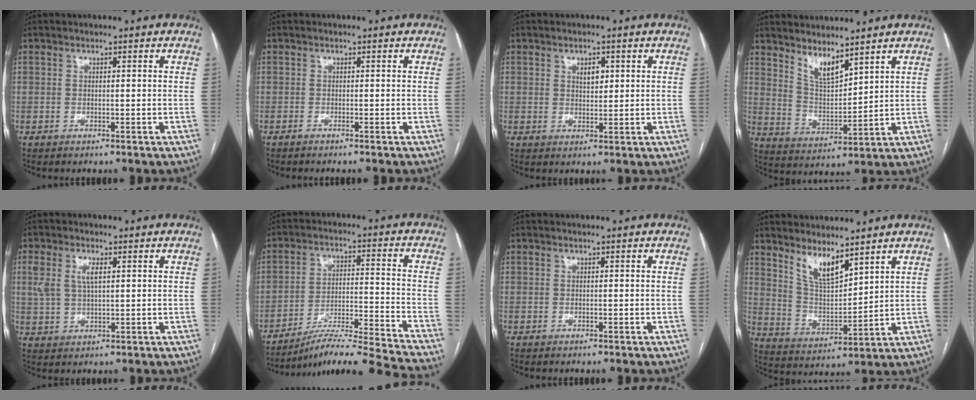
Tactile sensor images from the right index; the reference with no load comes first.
{"total": 0.8, "force": [-0.7, -0.2, 0.3], "torque": [0.001, 0.002, -0.013]}
{"total": 2.4, "force": [1.0, 1.3, 1.8], "torque": [-0.026, -0.002, 0.017]}
{"total": 6.3, "force": [5.2, 1.4, 3.3], "torque": [-0.070, -0.014, 0.110]}
{"total": 5.2, "force": [1.7, 2.3, 4.4], "torque": [-0.102, 0.017, 0.040]}
{"total": 17.6, "force": [-16.0, -3.1, 6.5], "torque": [-0.090, -0.013, -0.251]}
{"total": 0.0}
{"total": 7.7, "force": [5.9, 2.1, 4.5], "torque": [-0.091, -0.012, 0.124]}